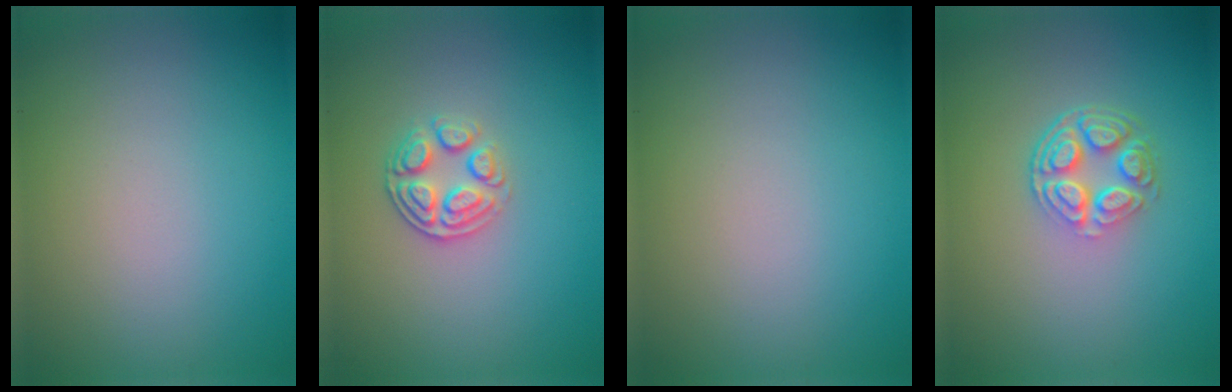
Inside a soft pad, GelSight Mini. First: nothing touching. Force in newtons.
{"total": 2.6, "press": 2.5, "slide": 0.9}
{"total": 0.0}
{"total": 4.4, "press": 3.3, "slide": 2.9}